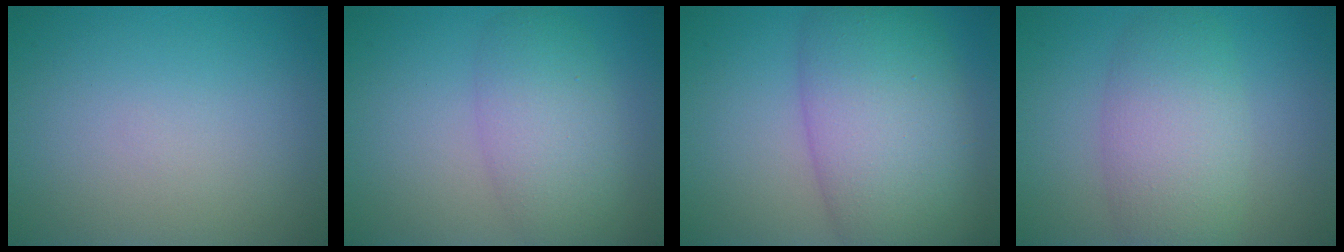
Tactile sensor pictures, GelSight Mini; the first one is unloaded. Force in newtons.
{"total": 4.9, "press": 4.9, "slide": 0.3}
{"total": 10.2, "press": 10.2, "slide": 0.4}
{"total": 5.8, "press": 5.8, "slide": 0.1}